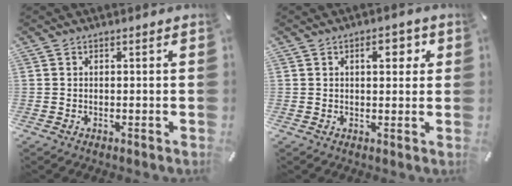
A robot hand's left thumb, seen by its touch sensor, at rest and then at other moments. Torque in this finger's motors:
{"motor_torque": [0.86, 0.92, 0.34, -0.49, 0.12]}